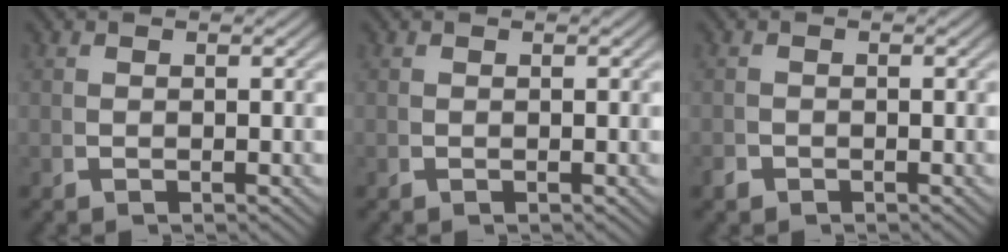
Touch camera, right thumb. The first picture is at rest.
{"total": 0.0}
{"total": 0.8, "force": [-0.8, 0.2, -0.1], "torque": [0.005, -0.005, -0.014]}